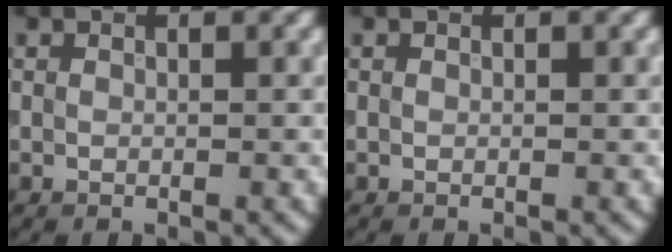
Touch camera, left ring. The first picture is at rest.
{"total": 0.0}